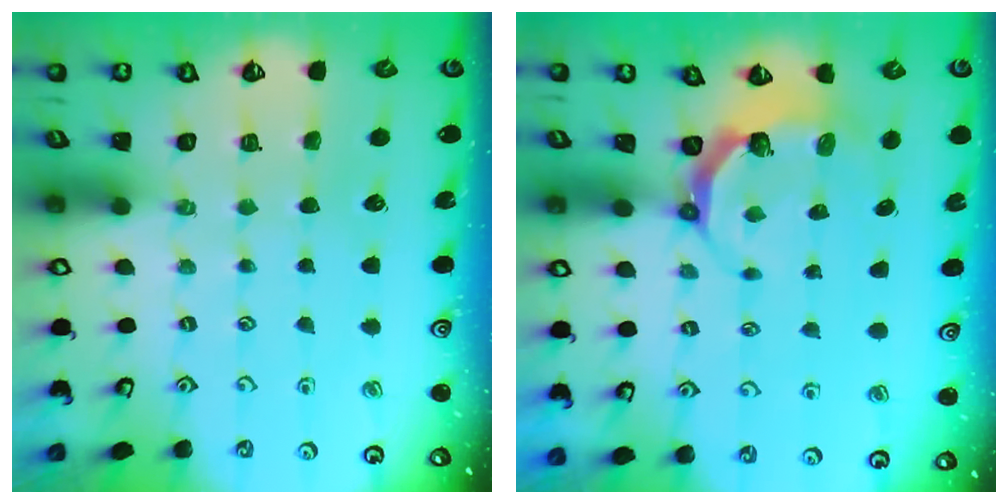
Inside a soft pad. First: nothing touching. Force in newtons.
{"total": 5.6, "press": 4.4, "slide": 3.4}